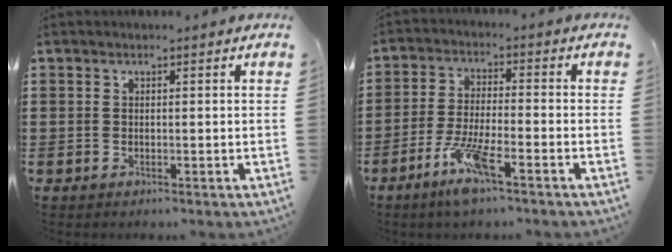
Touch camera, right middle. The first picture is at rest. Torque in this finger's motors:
{"motor_torque": [2.14, 0.00, 0.25, 0.18]}